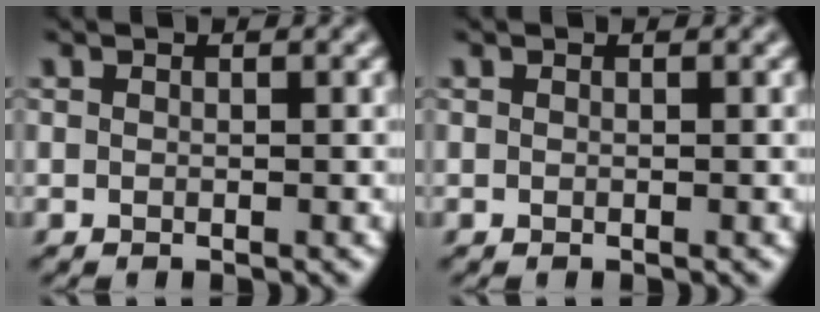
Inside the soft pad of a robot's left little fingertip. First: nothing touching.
{"total": 0.0}